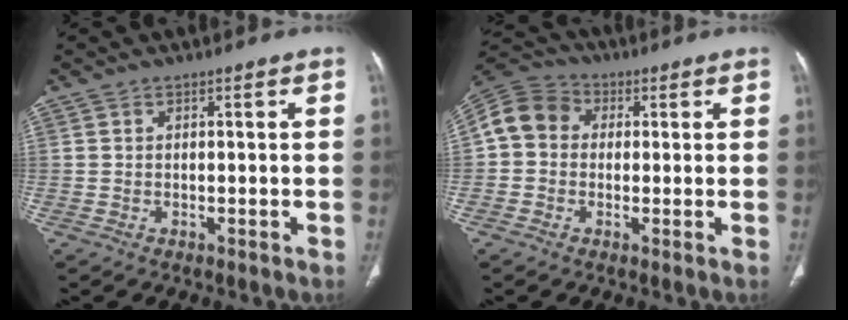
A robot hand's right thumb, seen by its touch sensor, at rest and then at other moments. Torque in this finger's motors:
{"motor_torque": [0.03, 0.03, 0.05, -0.07, 0.04]}